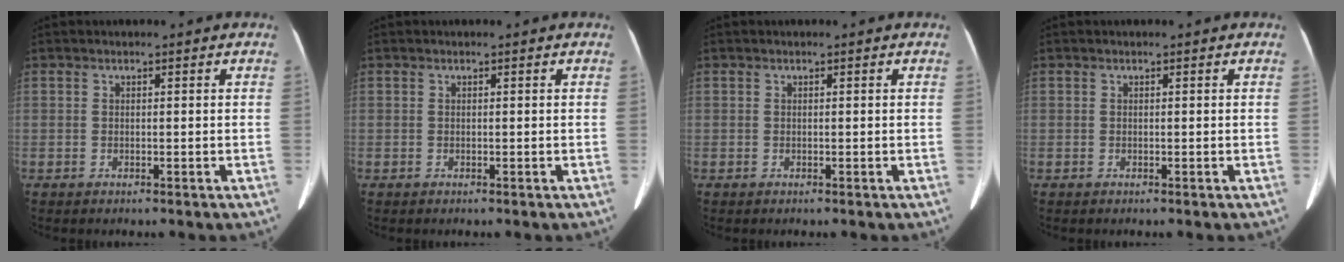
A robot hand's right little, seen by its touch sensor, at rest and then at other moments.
{"total": 0.0}
{"total": 0.0}
{"total": 0.0}